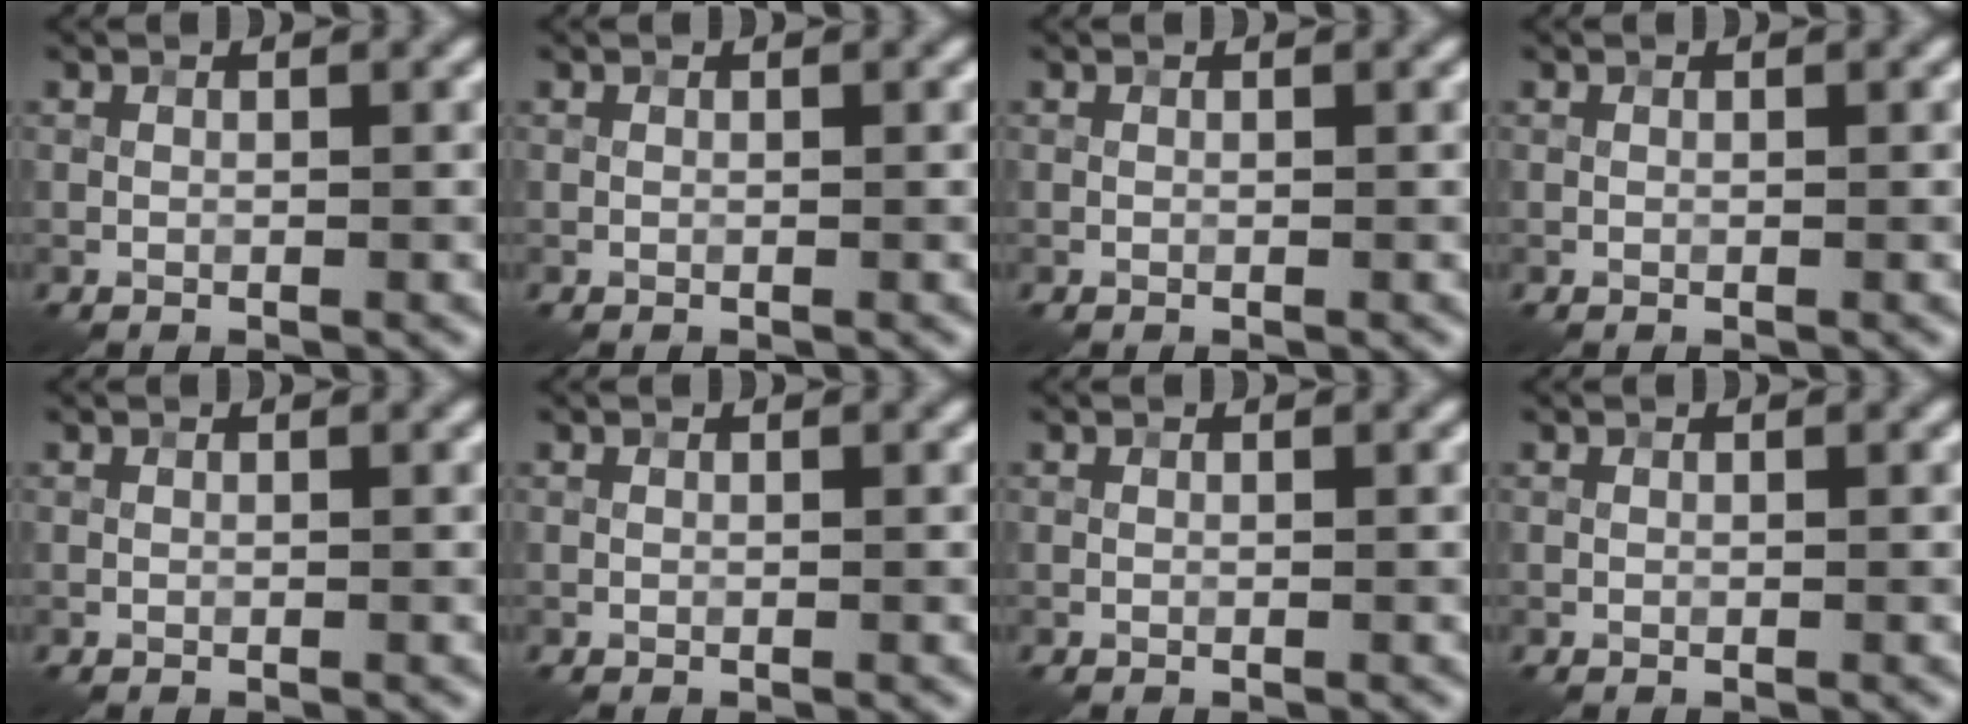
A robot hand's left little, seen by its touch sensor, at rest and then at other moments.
{"total": 0.0}
{"total": 0.0}
{"total": 0.0}
{"total": 0.0}
{"total": 0.0}
{"total": 0.0}
{"total": 0.0}